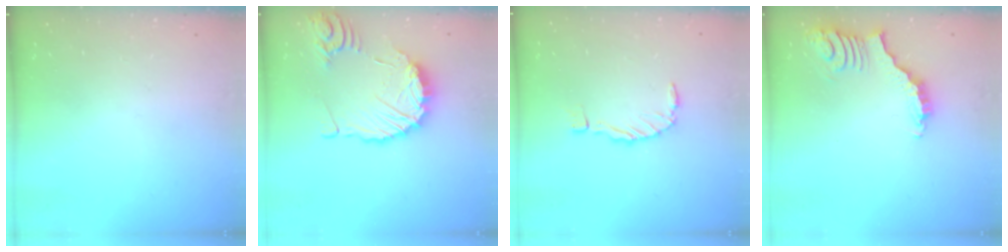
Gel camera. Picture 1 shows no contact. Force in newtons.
{"total": 12.3, "press": 12.2, "slide": 1.6}
{"total": 0.0}
{"total": 3.7, "press": 3.7, "slide": 0.7}